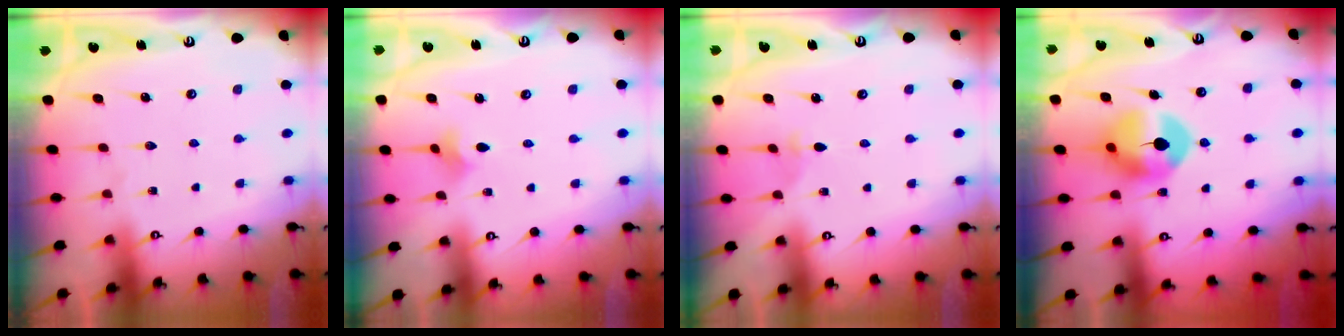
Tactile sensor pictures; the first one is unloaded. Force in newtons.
{"total": 2.5, "press": 2.5, "slide": 0.5}
{"total": 2.0, "press": 1.9, "slide": 0.5}
{"total": 8.3, "press": 8.3, "slide": 0.4}